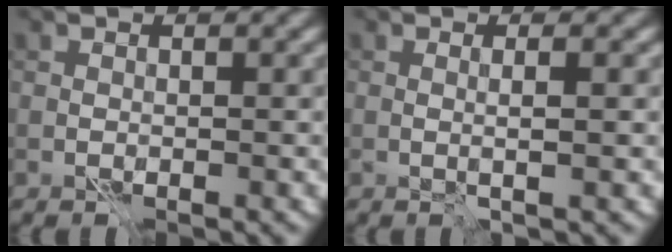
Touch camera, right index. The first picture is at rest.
{"total": 1.3, "force": [0.2, 0.1, 1.3], "torque": [-0.020, 0.004, -0.002]}